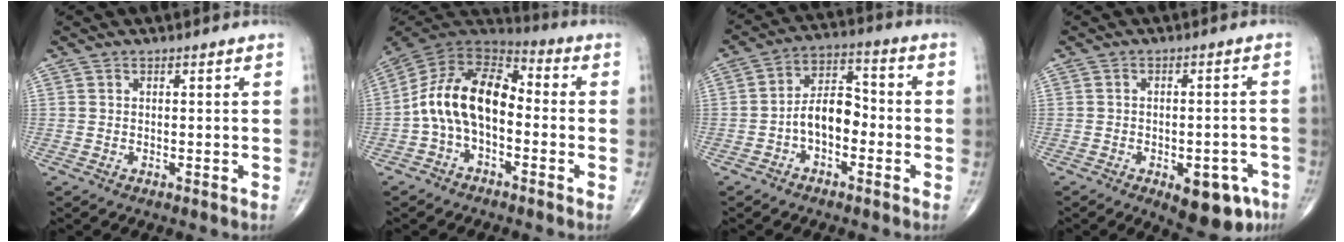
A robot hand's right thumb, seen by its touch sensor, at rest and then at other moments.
{"total": 14.8, "force": [-2.1, 8.8, 11.8], "torque": [-0.199, 0.055, -0.051]}
{"total": 8.3, "force": [-2.4, 4.9, 6.3], "torque": [-0.091, 0.039, -0.052]}
{"total": 10.3, "force": [-5.4, 4.9, 7.3], "torque": [-0.067, 0.024, -0.062]}